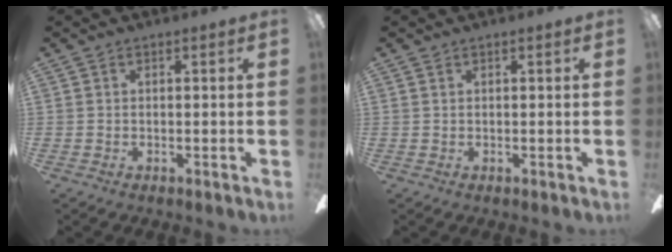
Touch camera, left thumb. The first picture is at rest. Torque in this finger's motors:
{"motor_torque": [0.06, -0.03, -0.01, 0.15, 0.06]}